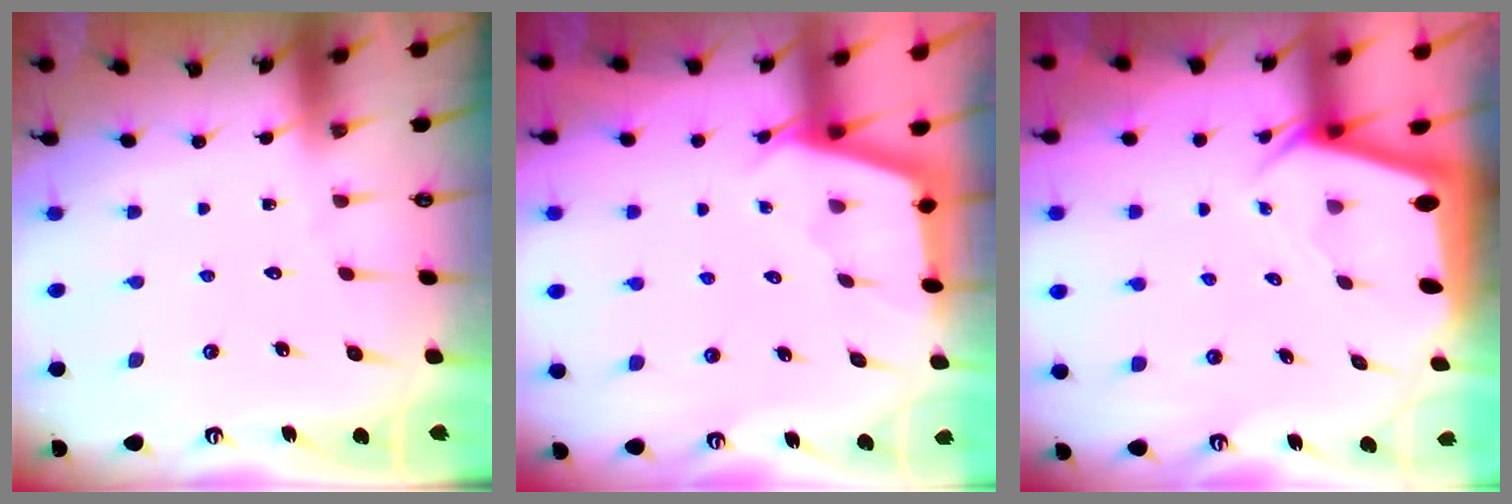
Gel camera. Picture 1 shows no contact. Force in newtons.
{"total": 2.4, "press": 2.4, "slide": 0.1}
{"total": 2.1, "press": 2.1, "slide": 0.2}